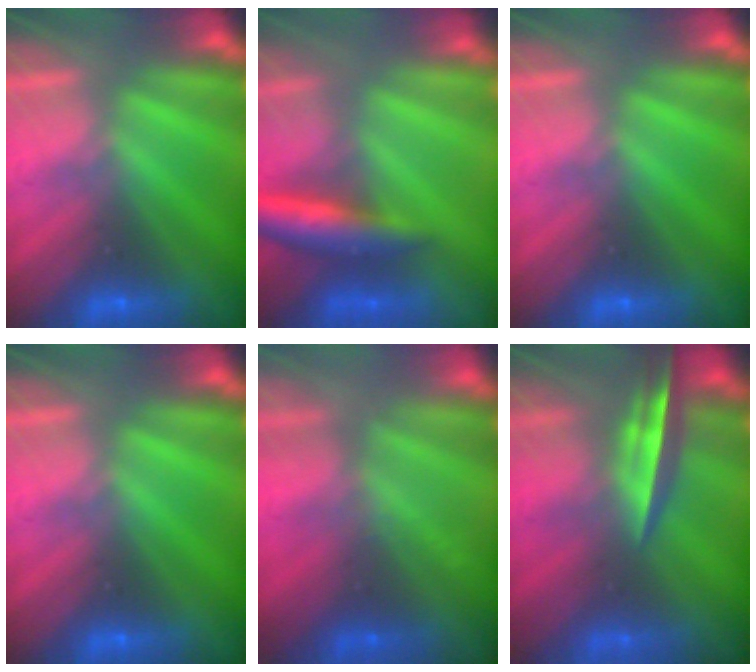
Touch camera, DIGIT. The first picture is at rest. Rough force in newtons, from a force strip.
{"total": 6.0}
{"total": 0.0}
{"total": 0.0}
{"total": 2.2}
{"total": 3.9}